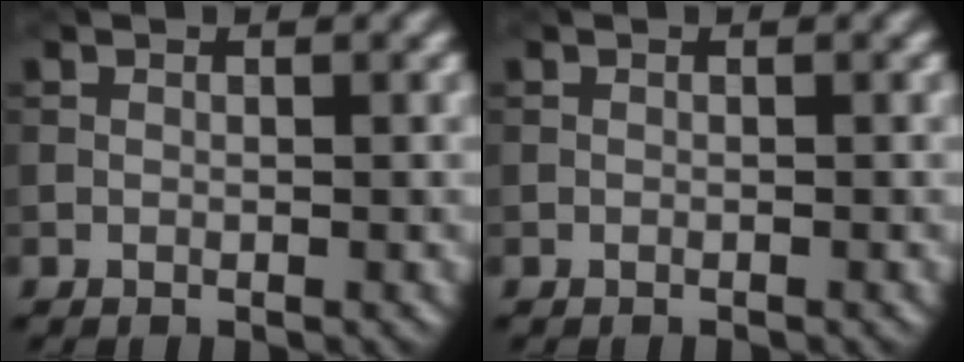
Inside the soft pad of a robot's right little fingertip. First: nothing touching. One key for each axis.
{"total": 0.0}